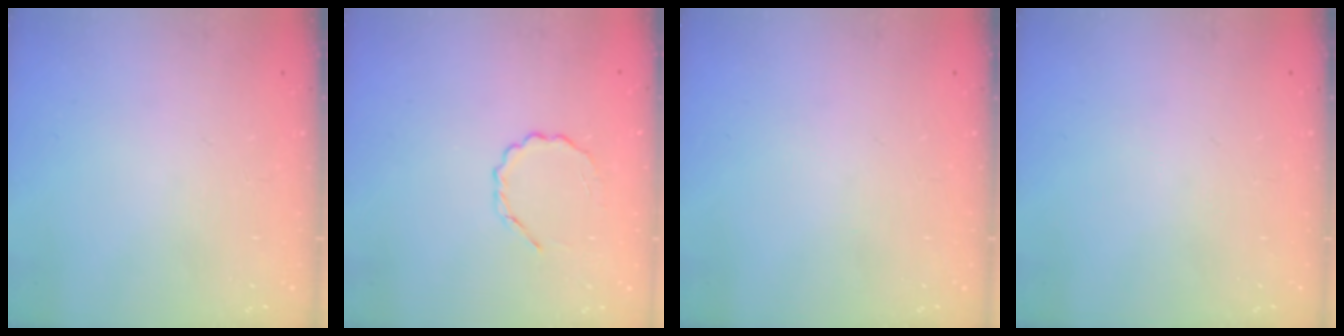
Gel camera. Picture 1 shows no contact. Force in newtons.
{"total": 3.0, "press": 2.8, "slide": 1.0}
{"total": 0.0}
{"total": 0.0}